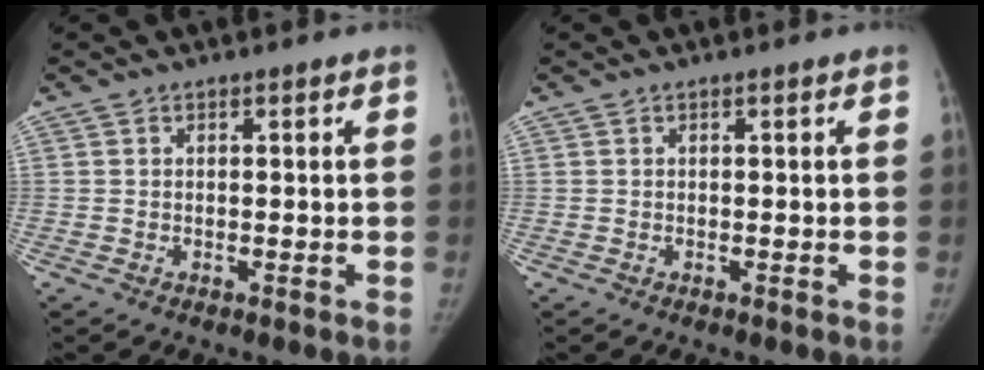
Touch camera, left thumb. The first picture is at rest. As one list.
[{"total": 0.0}]